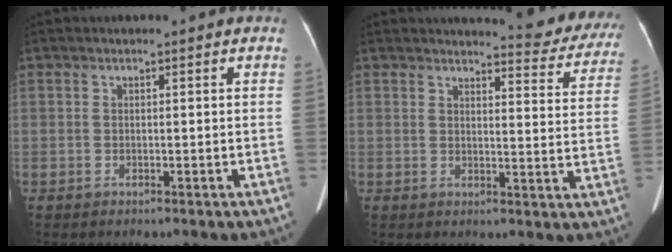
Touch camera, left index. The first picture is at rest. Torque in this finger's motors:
{"motor_torque": [0.96, -1.18, 0.06, 0.03]}